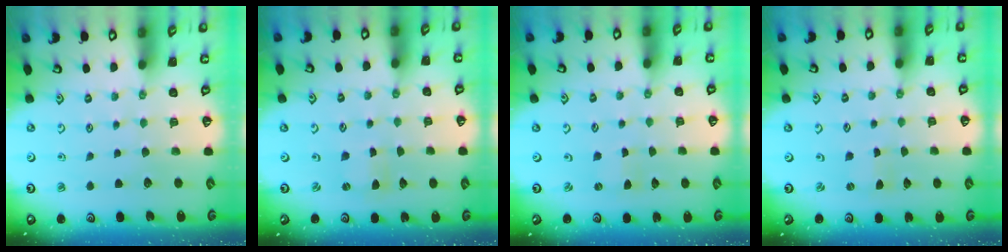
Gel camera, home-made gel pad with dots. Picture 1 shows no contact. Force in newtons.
{"total": 0.0}
{"total": 0.0}
{"total": 0.0}